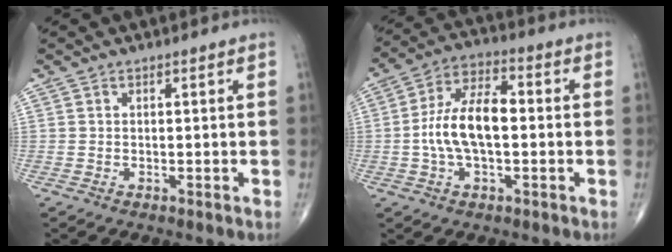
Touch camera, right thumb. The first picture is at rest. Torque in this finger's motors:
{"motor_torque": [1.82, 1.89, 0.72, -0.57, 0.29]}